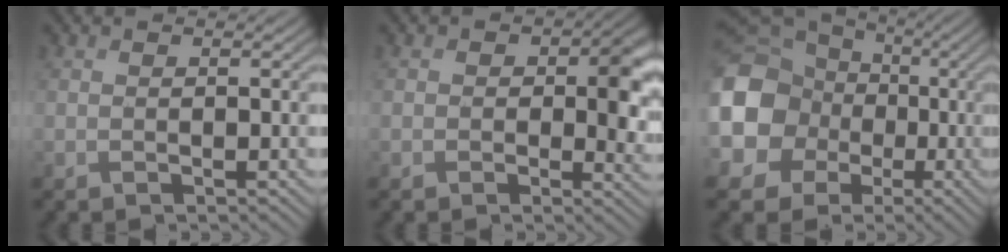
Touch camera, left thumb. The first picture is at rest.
{"total": 5.1, "force": [0.2, 3.7, 3.6], "torque": [-0.045, -0.016, 0.001]}
{"total": 18.6, "force": [-0.6, 16.7, 8.1], "torque": [-0.237, -0.018, -0.055]}